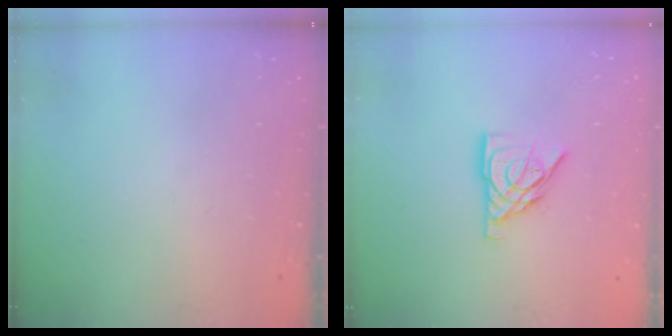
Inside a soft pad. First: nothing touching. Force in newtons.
{"total": 9.5, "press": 9.4, "slide": 1.0}